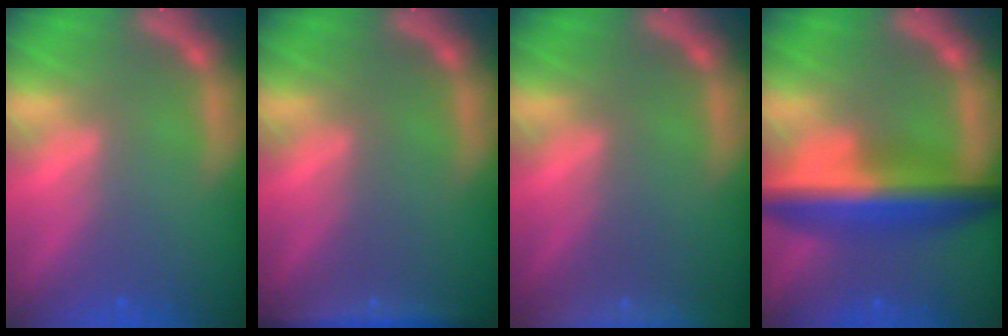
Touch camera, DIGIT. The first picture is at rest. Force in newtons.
{"total": 3.5}
{"total": 9.0}
{"total": 8.5}